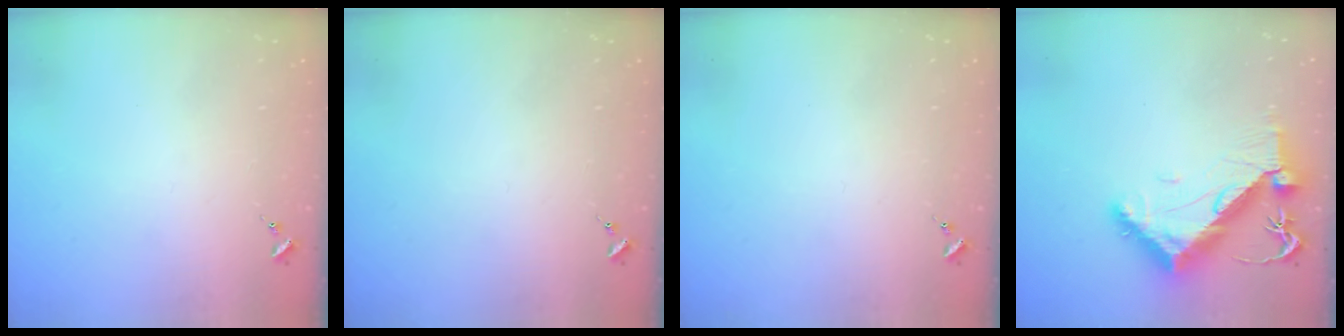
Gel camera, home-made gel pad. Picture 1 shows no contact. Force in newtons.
{"total": 0.0}
{"total": 0.0}
{"total": 10.8, "press": 10.8, "slide": 1.3}